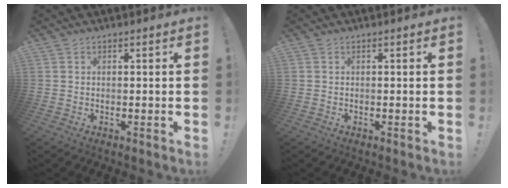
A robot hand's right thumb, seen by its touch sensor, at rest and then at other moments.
{"total": 0.0}